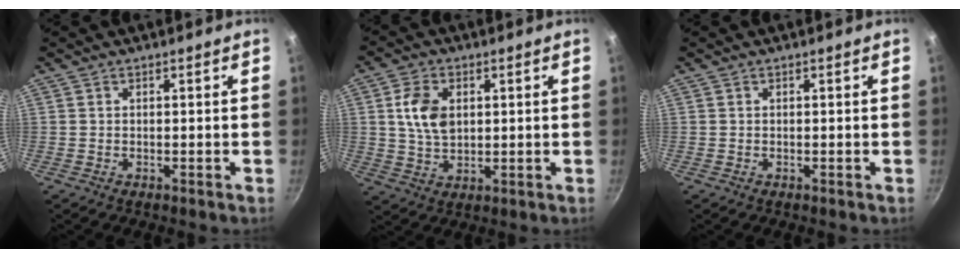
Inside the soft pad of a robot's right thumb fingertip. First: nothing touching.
{"total": 8.0, "force": [1.7, 5.4, 5.7], "torque": [-0.093, -0.003, 0.032]}
{"total": 0.0}